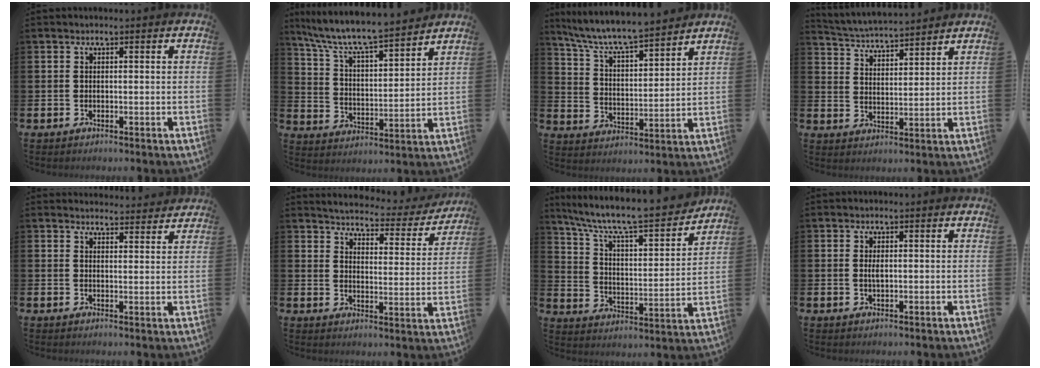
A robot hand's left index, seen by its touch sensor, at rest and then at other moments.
{"total": 8.4, "force": [7.9, 0.7, 2.6], "torque": [-0.087, -0.060, 0.136]}
{"total": 7.7, "force": [7.4, 0.5, 2.2], "torque": [-0.078, -0.056, 0.128]}
{"total": 4.6, "force": [4.6, 0.4, 0.2], "torque": [-0.025, -0.034, 0.080]}
{"total": 3.4, "force": [3.3, 0.5, -0.1], "torque": [0.007, -0.024, 0.058]}
{"total": 4.1, "force": [3.9, 0.8, 0.7], "torque": [-0.029, -0.037, 0.059]}
{"total": 9.2, "force": [8.1, 1.5, 4.1], "torque": [-0.107, -0.062, 0.132]}
{"total": 1.2, "force": [0.2, 0.4, 1.1], "torque": [-0.018, 0.002, 0.002]}